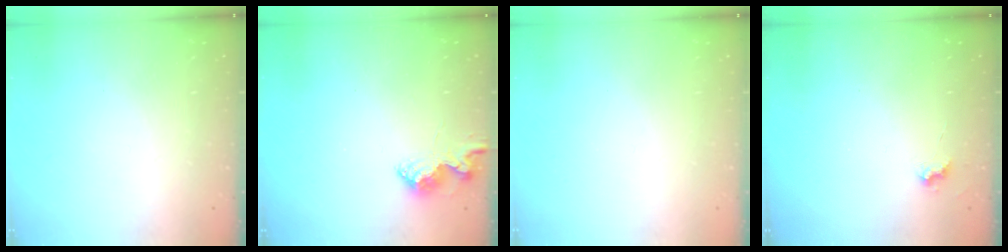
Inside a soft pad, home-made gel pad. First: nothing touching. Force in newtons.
{"total": 8.2, "press": 8.2, "slide": 0.4}
{"total": 0.0}
{"total": 4.2, "press": 4.1, "slide": 0.6}